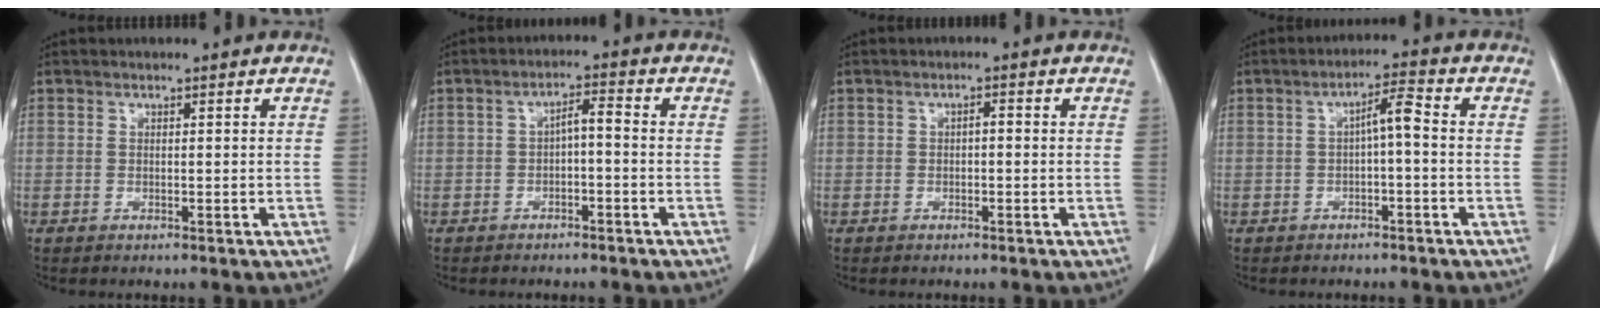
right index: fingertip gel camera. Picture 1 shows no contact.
{"total": 3.7, "force": [-0.7, 1.4, 3.4], "torque": [-0.066, 0.018, -0.010]}
{"total": 1.5, "force": [0.0, 0.7, 1.3], "torque": [-0.025, 0.010, 0.001]}
{"total": 4.4, "force": [-0.1, 1.0, 4.3], "torque": [-0.076, 0.019, -0.001]}